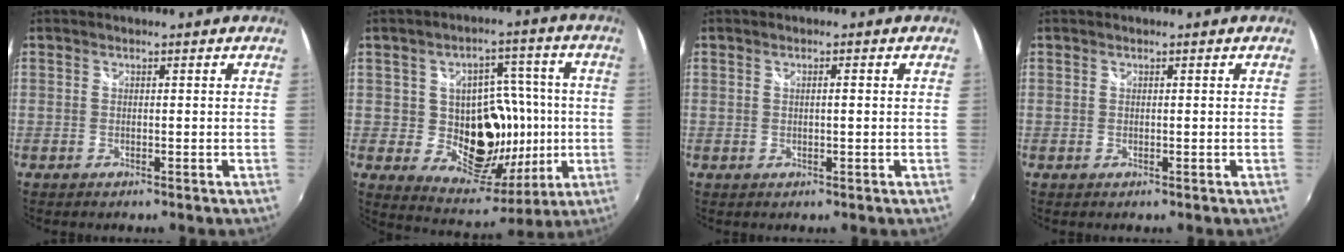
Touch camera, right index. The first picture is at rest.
{"total": 15.6, "force": [-0.9, 12.4, 9.4], "torque": [-0.163, 0.009, 0.006]}
{"total": 1.1, "force": [0.1, 0.0, 1.1], "torque": [-0.019, 0.002, 0.000]}
{"total": 0.0}